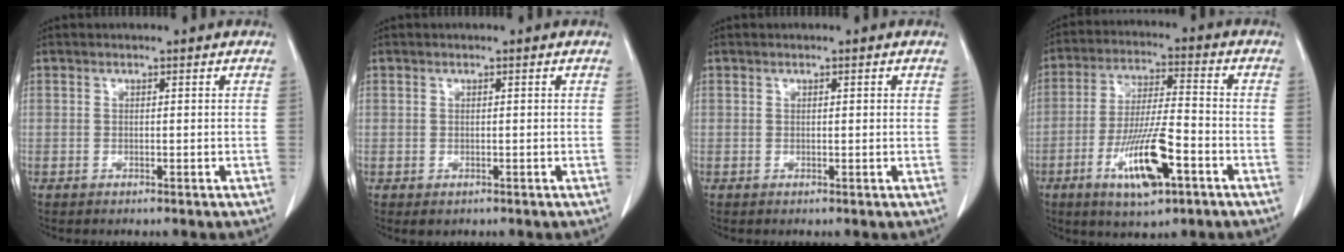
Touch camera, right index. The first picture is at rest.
{"total": 0.8, "force": [-0.1, 0.7, 0.2], "torque": [-0.004, 0.002, 0.002]}
{"total": 0.6, "force": [0.3, 0.1, 0.5], "torque": [-0.012, 0.000, 0.004]}
{"total": 12.2, "force": [-5.3, 2.4, 10.7], "torque": [-0.204, -0.010, -0.091]}